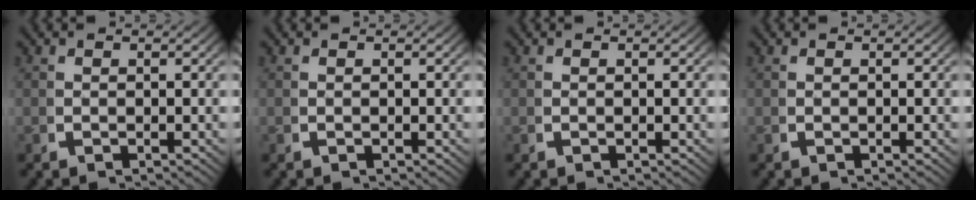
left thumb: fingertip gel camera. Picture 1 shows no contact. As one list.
[{"total": 0.0}, {"total": 0.0}, {"total": 0.0}]